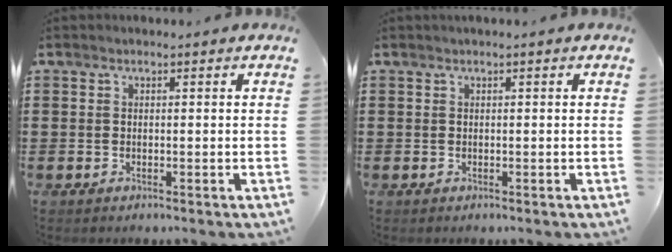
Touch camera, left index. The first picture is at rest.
{"total": 0.0}